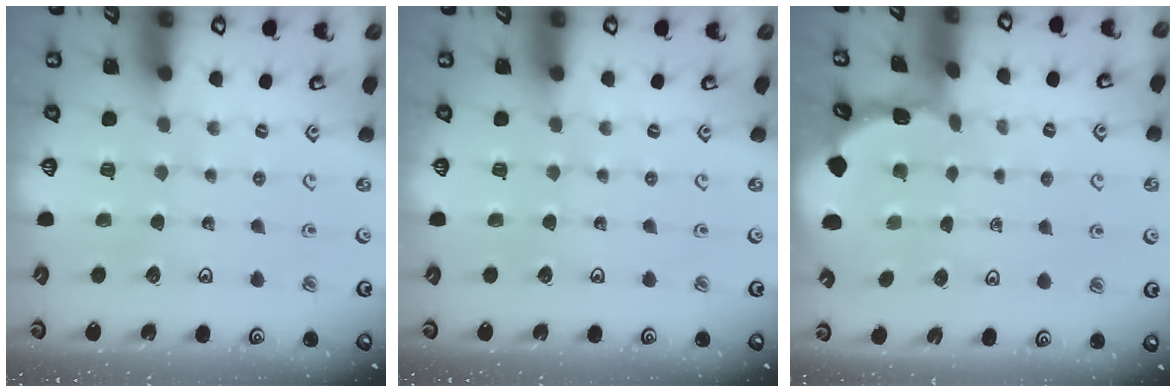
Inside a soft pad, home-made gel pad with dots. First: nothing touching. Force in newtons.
{"total": 0.0}
{"total": 1.1, "press": 1.0, "slide": 0.1}